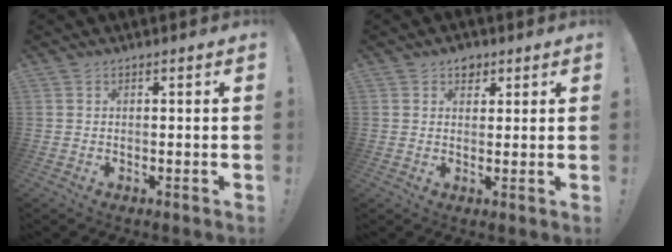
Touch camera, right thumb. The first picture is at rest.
{"total": 4.0, "force": [2.4, 3.0, 1.1], "torque": [0.002, -0.013, 0.041]}